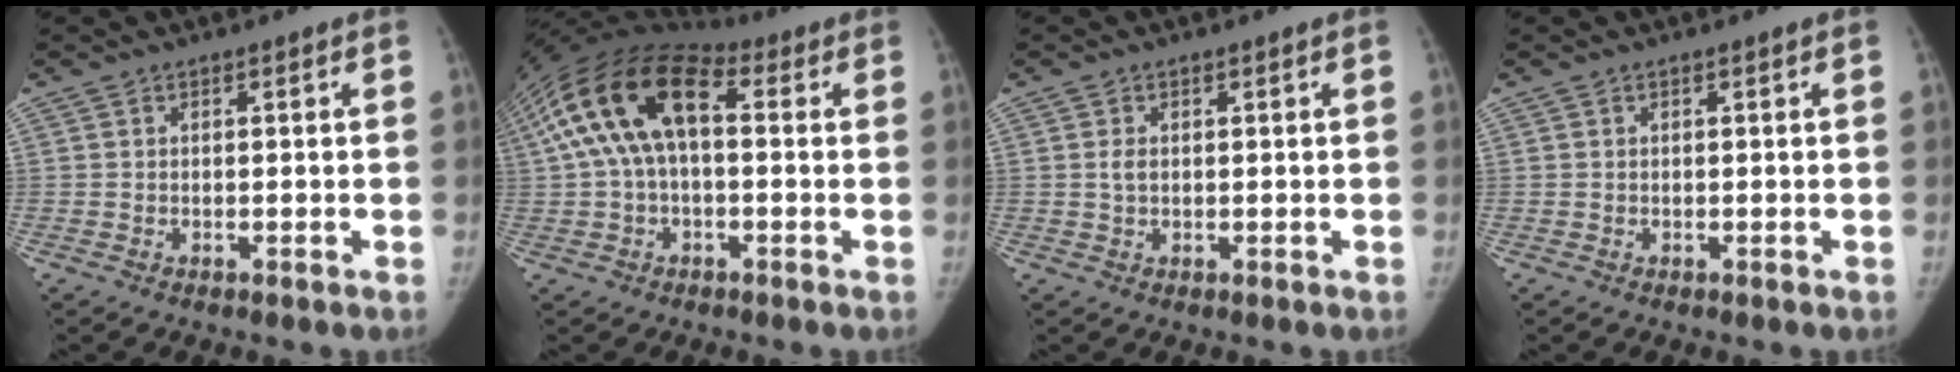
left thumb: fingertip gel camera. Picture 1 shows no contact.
{"total": 17.2, "force": [2.9, 9.4, 14.0], "torque": [-0.272, 0.045, 0.040]}
{"total": 1.4, "force": [0.2, 1.0, 1.0], "torque": [-0.016, -0.003, 0.004]}
{"total": 0.0}